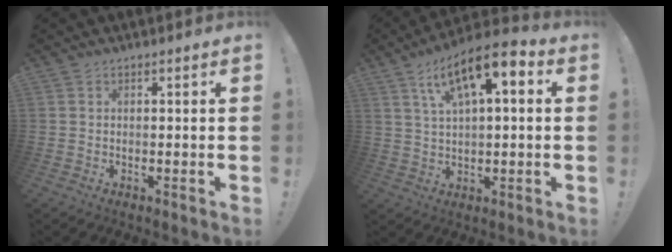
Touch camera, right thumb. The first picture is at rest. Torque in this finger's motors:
{"motor_torque": [2.08, 2.15, 1.15, -0.01, 0.15]}